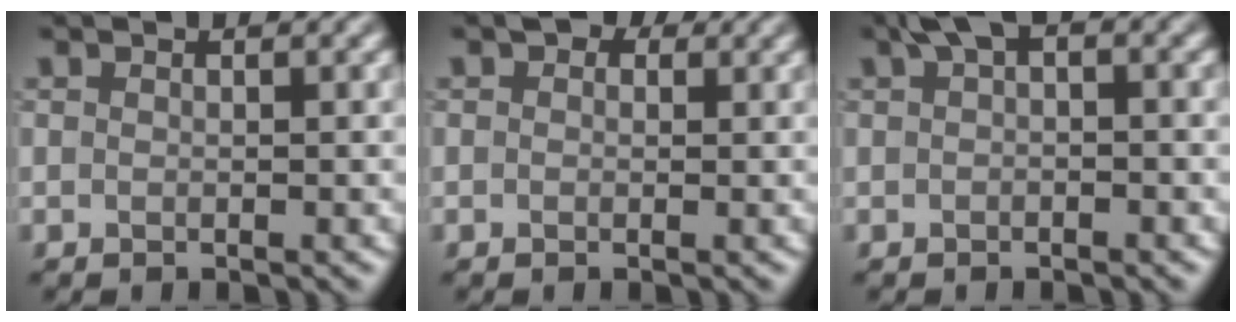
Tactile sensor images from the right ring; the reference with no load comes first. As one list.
[{"total": 1.6, "force": [0.8, 1.2, 0.8], "torque": [-0.001, 0.005, -0.013]}, {"total": 2.0, "force": [0.7, 0.9, 1.6], "torque": [-0.023, 0.014, 0.006]}]